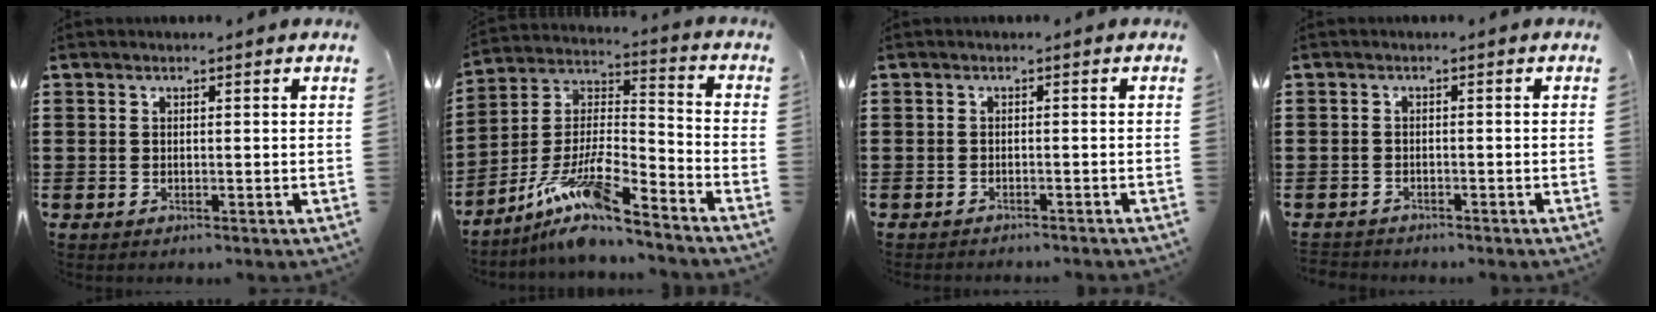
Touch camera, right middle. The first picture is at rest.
{"total": 10.9, "force": [-8.5, 1.0, 6.7], "torque": [-0.154, -0.012, -0.177]}
{"total": 1.0, "force": [-1.0, 0.0, 0.0], "torque": [-0.002, 0.001, -0.020]}
{"total": 1.6, "force": [-1.5, 0.5, -0.3], "torque": [0.001, 0.002, -0.035]}